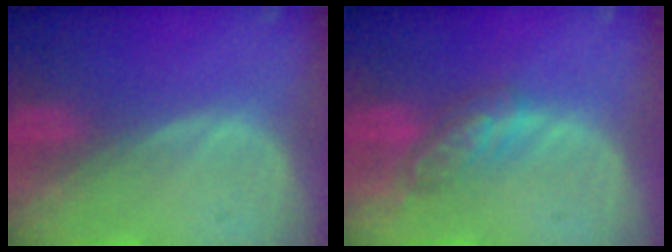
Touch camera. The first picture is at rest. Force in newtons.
{"total": 5.5, "press": 5.0, "slide": 2.4}